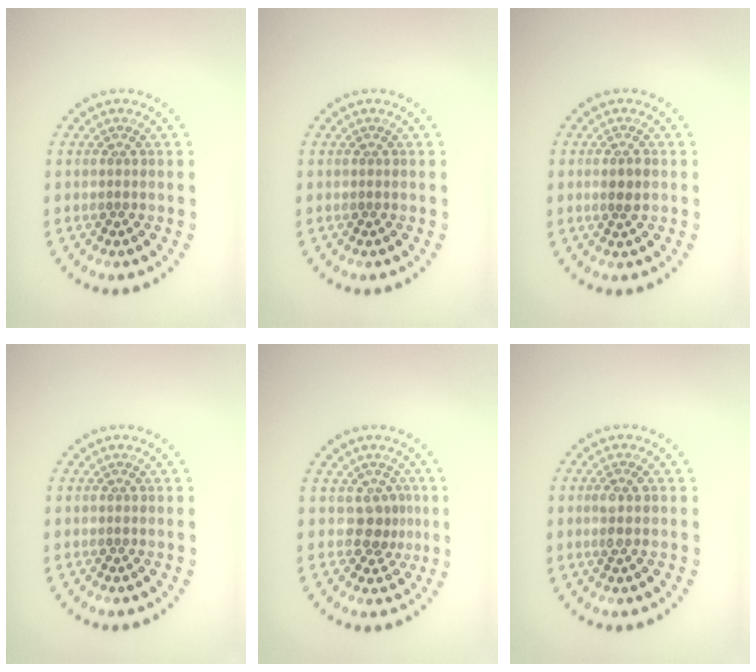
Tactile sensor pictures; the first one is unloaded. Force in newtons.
{"total": 0.0}
{"total": 1.5, "press": 1.4, "slide": 0.5}
{"total": 0.0}
{"total": 2.2, "press": 1.5, "slide": 1.6}
{"total": 1.7, "press": 1.6, "slide": 0.7}